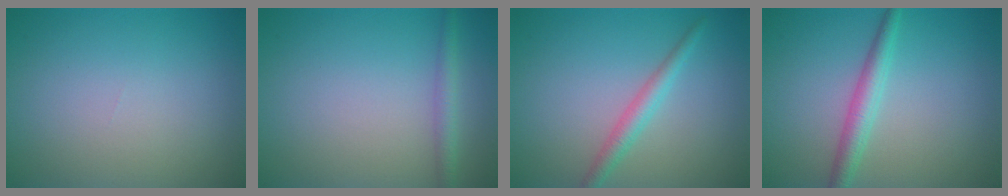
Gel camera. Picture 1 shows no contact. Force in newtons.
{"total": 1.7, "press": 1.7, "slide": 0.1}
{"total": 2.2, "press": 2.2, "slide": 0.0}
{"total": 2.7, "press": 2.6, "slide": 0.1}